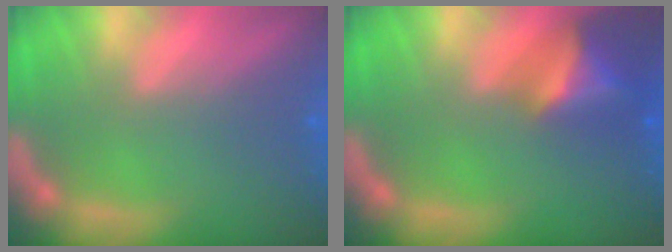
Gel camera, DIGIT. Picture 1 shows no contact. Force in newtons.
{"total": 5.5}